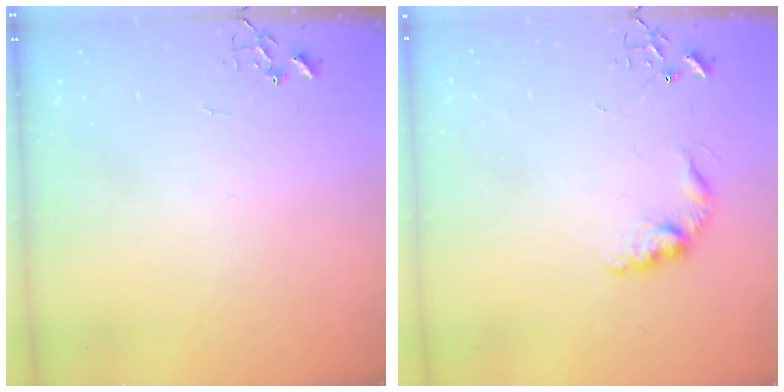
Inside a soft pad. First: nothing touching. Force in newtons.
{"total": 9.2, "press": 9.2, "slide": 0.5}